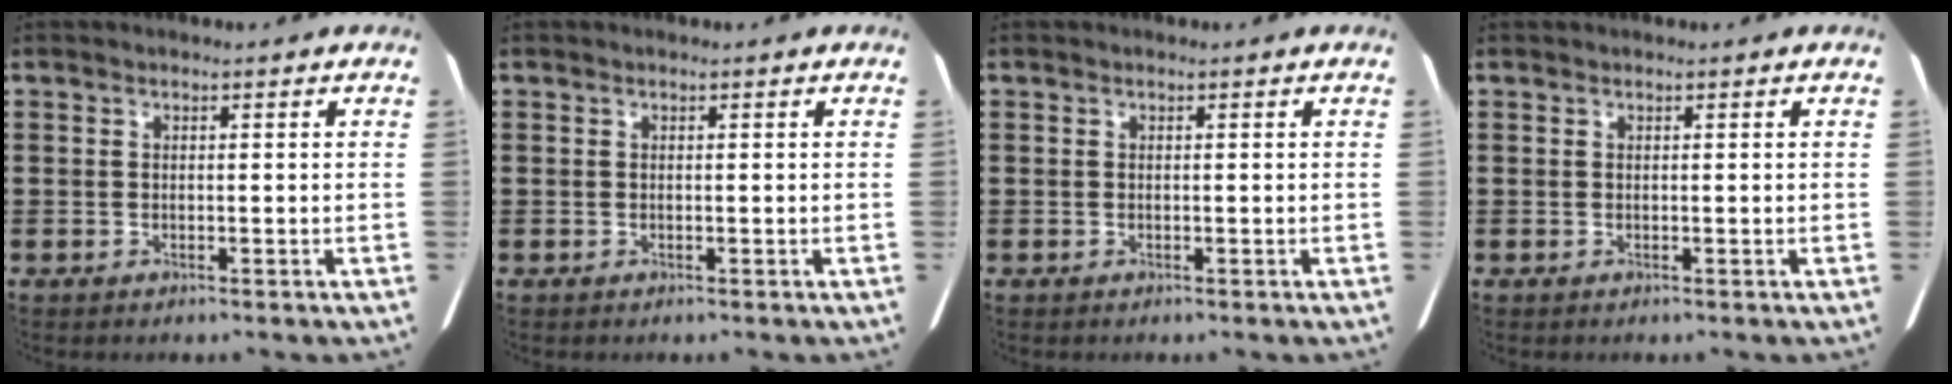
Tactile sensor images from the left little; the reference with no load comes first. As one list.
[{"total": 0.0}, {"total": 0.0}, {"total": 0.0}]